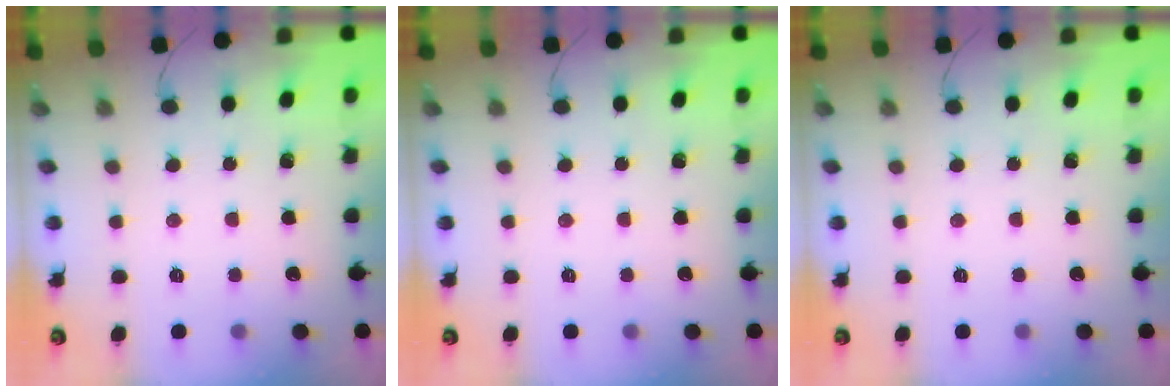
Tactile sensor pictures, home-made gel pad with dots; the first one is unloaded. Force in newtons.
{"total": 0.0}
{"total": 0.0}